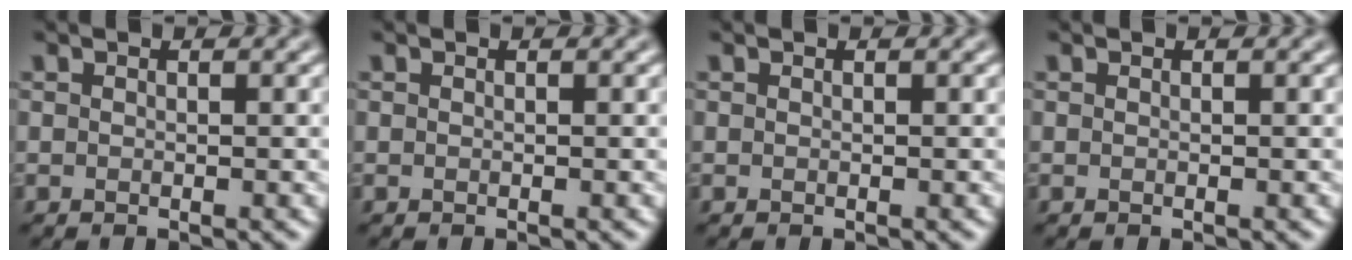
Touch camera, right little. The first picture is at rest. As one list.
[{"total": 0.0}, {"total": 0.0}, {"total": 0.0}]